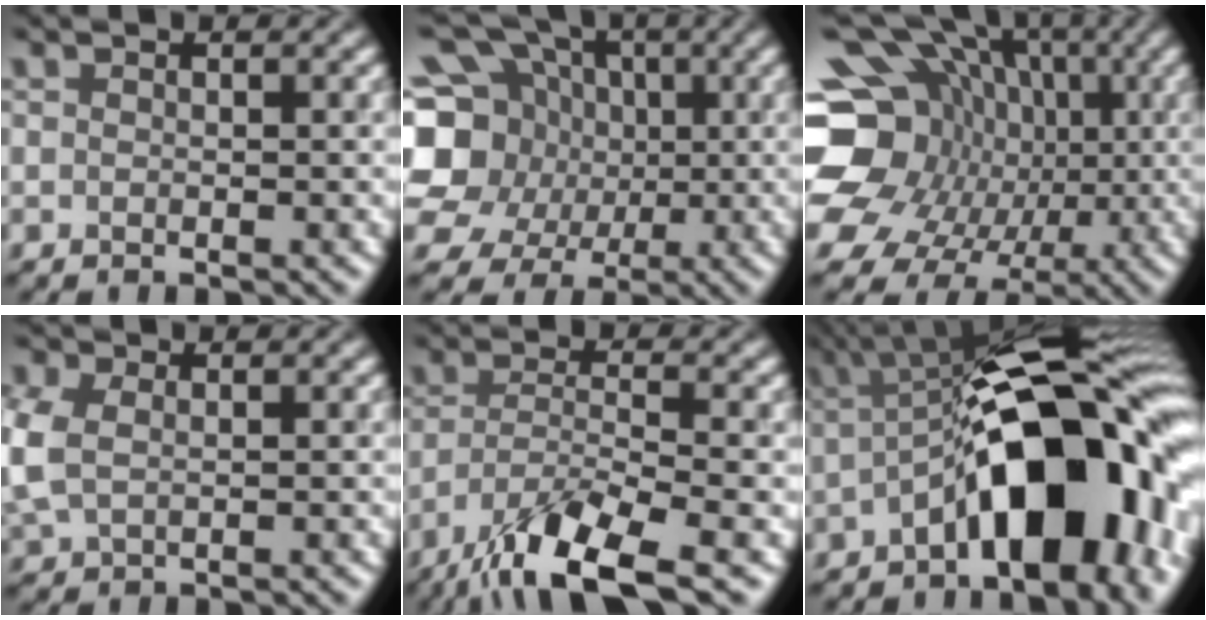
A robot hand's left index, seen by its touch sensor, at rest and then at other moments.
{"total": 12.4, "force": [0.8, 10.9, 5.8], "torque": [-0.153, 0.012, -0.008]}
{"total": 21.5, "force": [0.0, 19.1, 9.9], "torque": [-0.200, 0.041, -0.037]}
{"total": 3.6, "force": [0.3, 2.6, 2.5], "torque": [-0.079, -0.001, 0.008]}
{"total": 8.7, "force": [-5.7, 2.1, 6.2], "torque": [-0.111, -0.008, -0.112]}
{"total": 13.4, "force": [-2.8, 5.4, 11.9], "torque": [-0.152, 0.016, -0.054]}